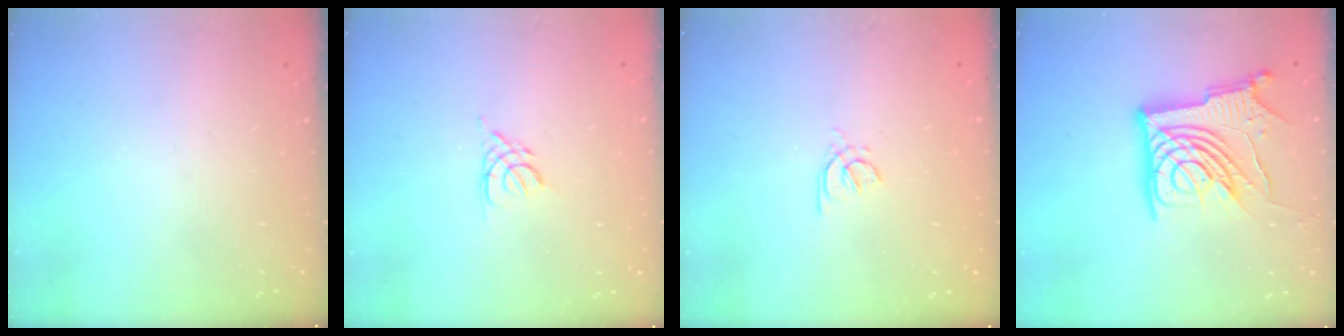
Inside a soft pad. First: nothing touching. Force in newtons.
{"total": 3.6, "press": 3.5, "slide": 0.7}
{"total": 2.0, "press": 1.9, "slide": 0.5}
{"total": 16.7, "press": 16.6, "slide": 2.2}